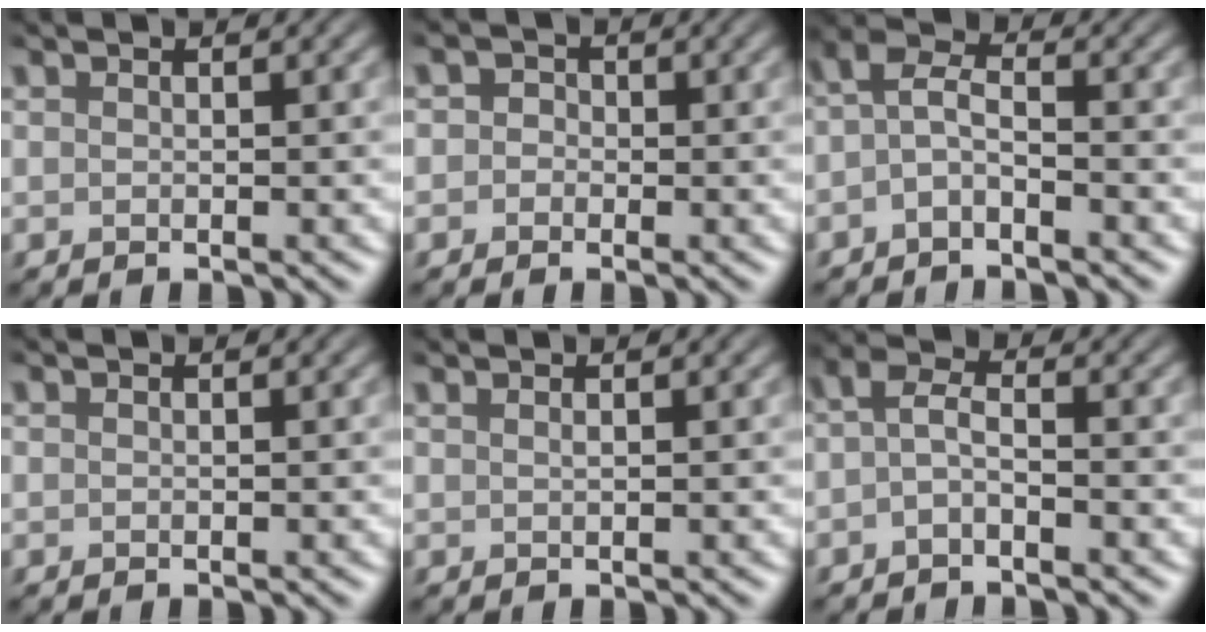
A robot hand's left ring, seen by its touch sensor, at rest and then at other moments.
{"total": 1.5, "force": [0.0, 1.5, 0.5], "torque": [0.013, 0.002, -0.020]}
{"total": 2.4, "force": [-0.9, 1.0, 2.0], "torque": [-0.042, 0.008, -0.029]}
{"total": 0.0}
{"total": 0.8, "force": [0.5, 0.3, 0.5], "torque": [-0.005, 0.001, 0.005]}
{"total": 2.1, "force": [-0.8, 0.8, 1.8], "torque": [-0.039, 0.005, -0.023]}